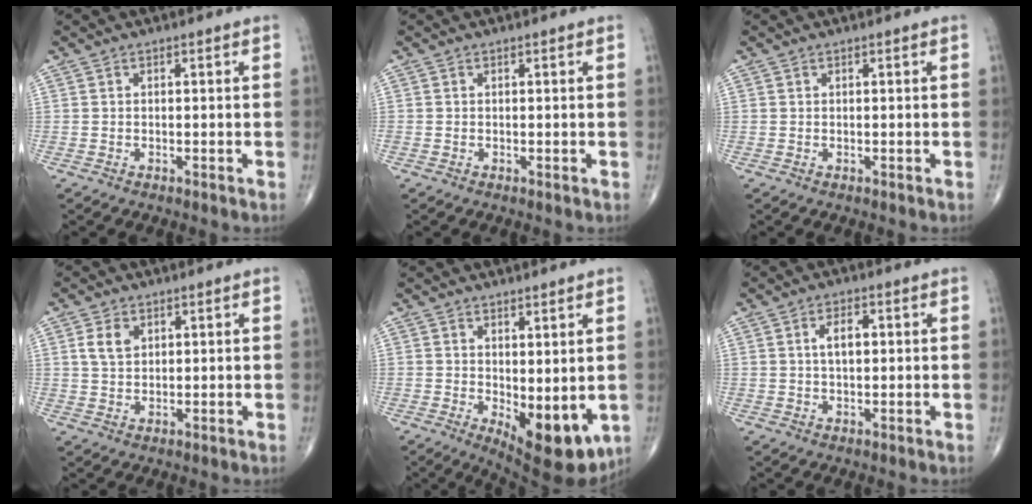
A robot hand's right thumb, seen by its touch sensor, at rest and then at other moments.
{"total": 0.0}
{"total": 0.0}
{"total": 4.1, "force": [1.6, 2.7, 2.6], "torque": [-0.041, -0.003, 0.033]}
{"total": 10.8, "force": [-1.4, 4.7, 9.7], "torque": [-0.113, -0.025, -0.002]}
{"total": 3.8, "force": [0.7, 2.0, 3.2], "torque": [-0.054, 0.003, 0.011]}